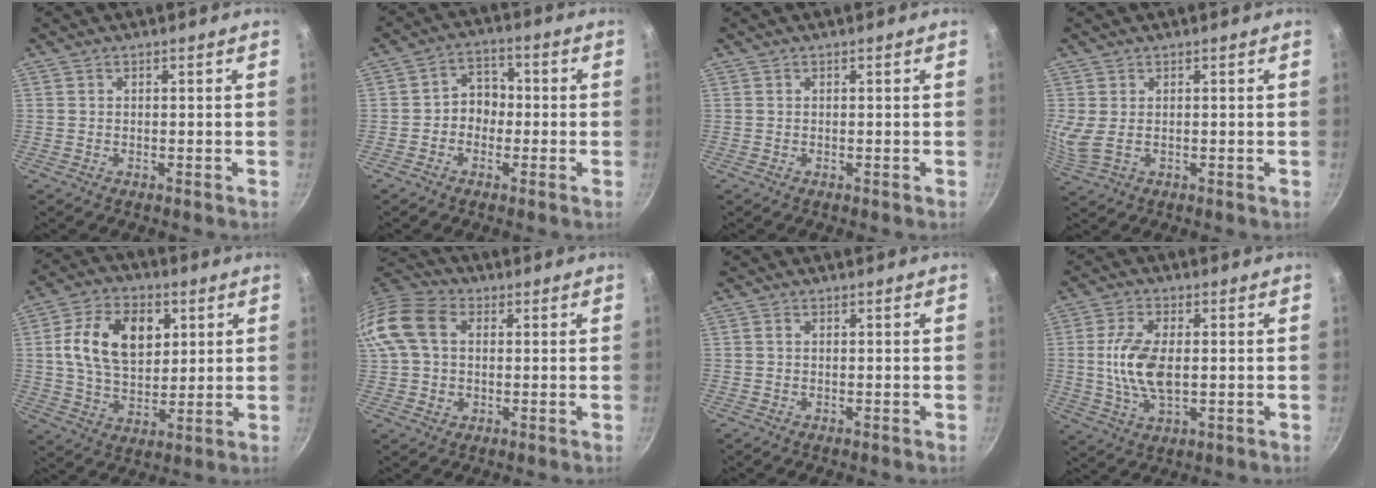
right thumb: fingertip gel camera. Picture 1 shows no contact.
{"total": 5.5, "force": [-1.0, 4.6, 2.8], "torque": [-0.002, 0.022, -0.025]}
{"total": 0.0}
{"total": 4.1, "force": [0.5, 2.1, 3.5], "torque": [-0.069, -0.006, 0.019]}
{"total": 15.4, "force": [3.8, 10.2, 10.9], "torque": [-0.165, -0.002, 0.061]}
{"total": 14.2, "force": [2.4, 10.3, 9.5], "torque": [-0.187, 0.015, 0.030]}
{"total": 0.7, "force": [0.1, 0.5, 0.4], "torque": [-0.007, 0.004, 0.001]}
{"total": 10.2, "force": [0.2, 5.2, 8.7], "torque": [-0.173, 0.000, 0.003]}